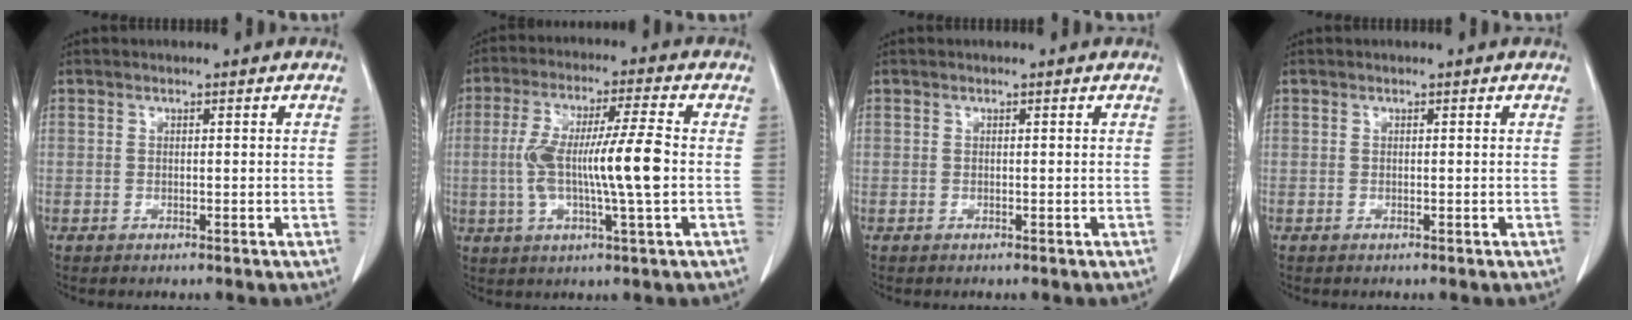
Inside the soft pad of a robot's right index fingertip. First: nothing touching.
{"total": 11.9, "force": [-0.8, 0.4, 11.9], "torque": [-0.229, 0.008, -0.018]}
{"total": 0.0}
{"total": 0.0}